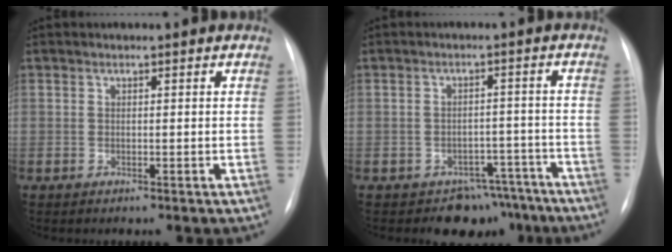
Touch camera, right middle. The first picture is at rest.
{"total": 6.2, "force": [-4.9, 3.8, 0.0], "torque": [0.028, 0.040, -0.063]}